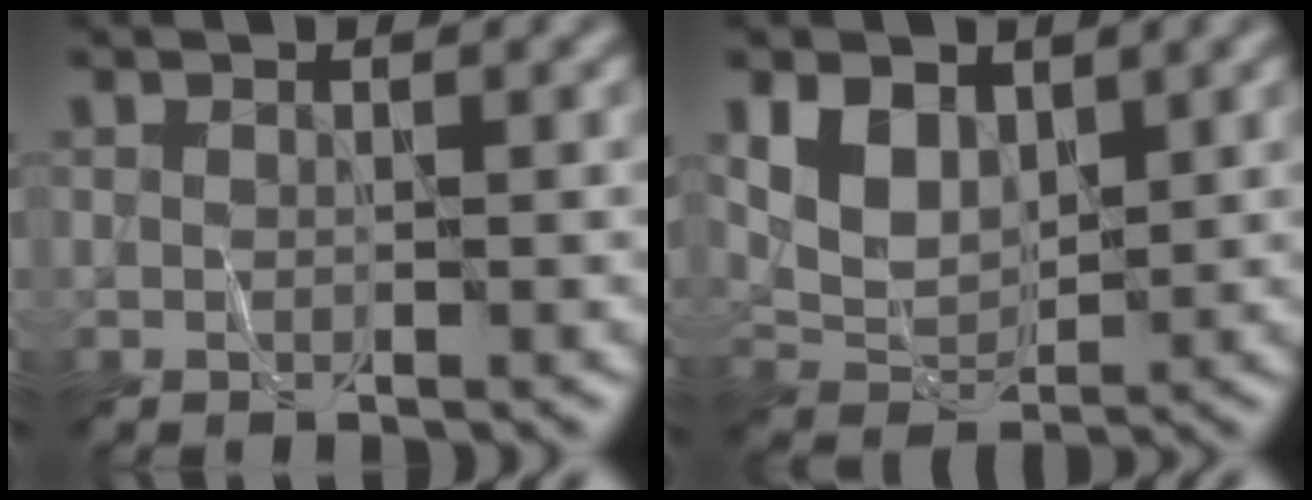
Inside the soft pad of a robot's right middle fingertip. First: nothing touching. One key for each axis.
{"total": 4.1, "fx": 1.9, "fy": 2.7, "fz": 2.5, "tx": -0.055, "ty": -0.008, "tz": 0.037}